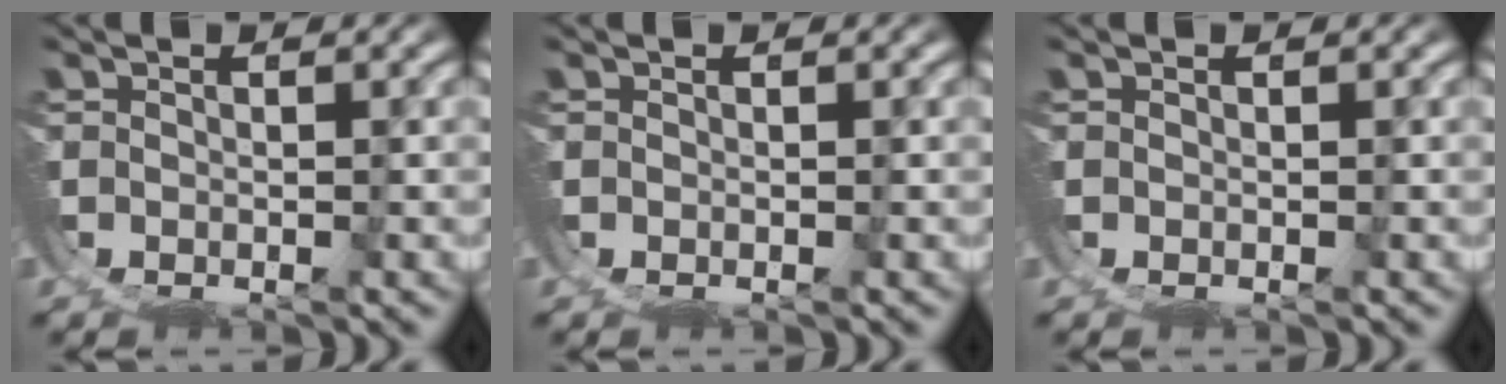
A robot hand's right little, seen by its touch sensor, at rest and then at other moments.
{"total": 0.0}
{"total": 0.0}